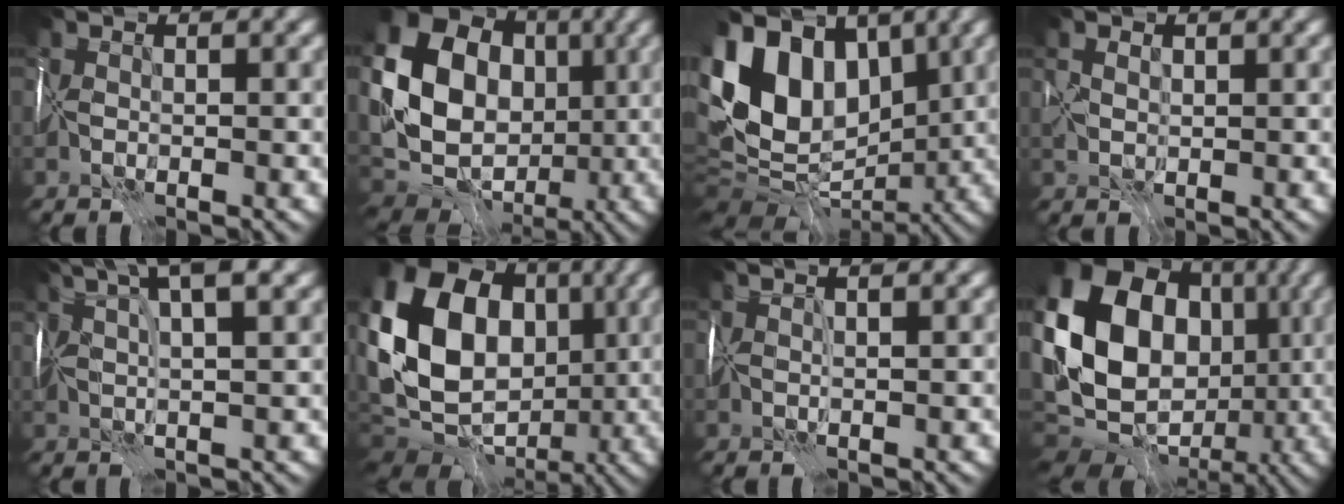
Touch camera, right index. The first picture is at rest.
{"total": 18.2, "force": [2.6, 15.8, 8.6], "torque": [-0.184, 0.015, 0.033]}
{"total": 12.3, "force": [1.9, 9.3, 7.8], "torque": [-0.156, 0.016, 0.021]}
{"total": 0.9, "force": [0.7, 0.6, 0.1], "torque": [0.000, 0.007, 0.015]}
{"total": 8.6, "force": [5.0, 1.9, 6.7], "torque": [-0.106, 0.039, 0.058]}
{"total": 16.1, "force": [0.9, 12.6, 9.9], "torque": [-0.182, 0.021, 0.018]}
{"total": 3.4, "force": [2.1, 0.9, 2.6], "torque": [-0.024, 0.029, 0.011]}
{"total": 18.7, "force": [1.9, 15.0, 11.0], "torque": [-0.221, 0.008, 0.059]}